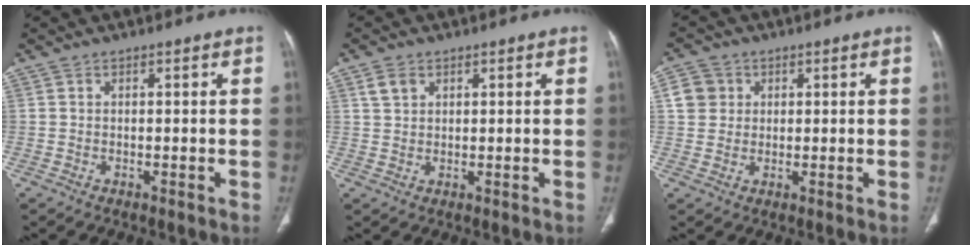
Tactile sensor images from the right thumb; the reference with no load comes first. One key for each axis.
{"total": 2.8, "fx": 1.5, "fy": 2.0, "fz": 1.4, "tx": -0.023, "ty": -0.001, "tz": 0.033}
{"total": 4.9, "fx": 1.2, "fy": 4.6, "fz": 1.3, "tx": -0.008, "ty": 0.005, "tz": 0.020}